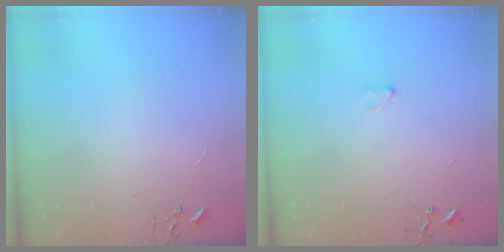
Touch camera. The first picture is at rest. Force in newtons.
{"total": 2.9, "press": 2.9, "slide": 0.4}